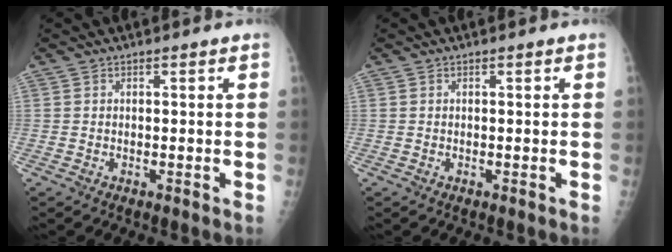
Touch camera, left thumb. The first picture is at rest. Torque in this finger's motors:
{"motor_torque": [0.02, 0.08, -0.14, -0.07, 0.00]}